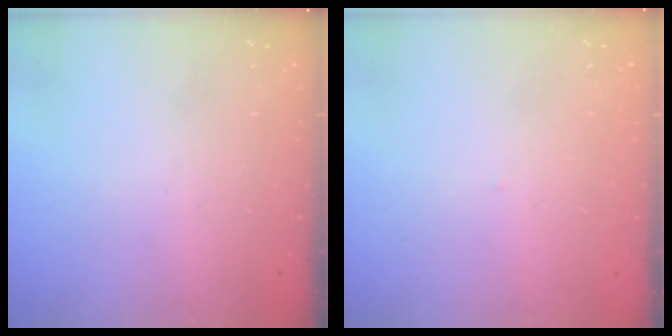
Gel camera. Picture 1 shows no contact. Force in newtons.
{"total": 1.7, "press": 1.6, "slide": 0.1}